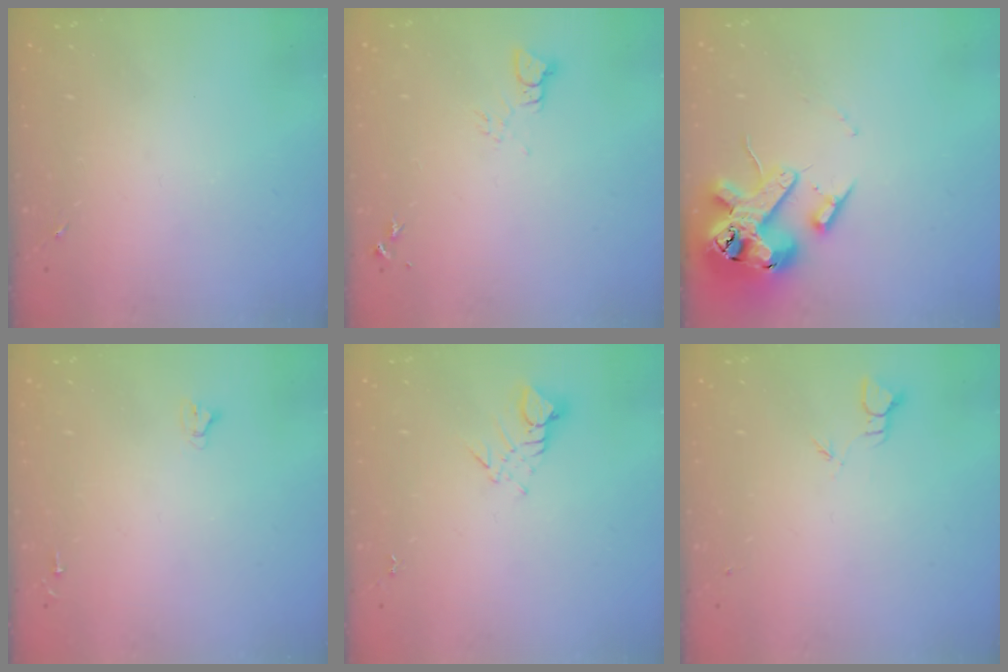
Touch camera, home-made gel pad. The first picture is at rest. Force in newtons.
{"total": 4.0, "press": 3.9, "slide": 0.3}
{"total": 18.6, "press": 18.4, "slide": 2.8}
{"total": 2.0, "press": 2.0, "slide": 0.2}
{"total": 3.7, "press": 3.7, "slide": 0.2}
{"total": 1.8, "press": 1.8, "slide": 0.0}